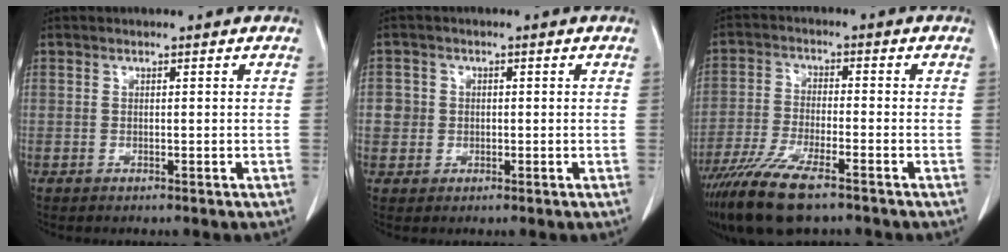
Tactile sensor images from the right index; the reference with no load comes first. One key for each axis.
{"total": 2.7, "fx": 0.1, "fy": 2.7, "fz": 0.4, "tx": 0.006, "ty": 0.010, "tz": 0.004}
{"total": 11.3, "fx": -8.0, "fy": 2.3, "fz": 7.6, "tx": -0.146, "ty": -0.027, "tz": -0.141}